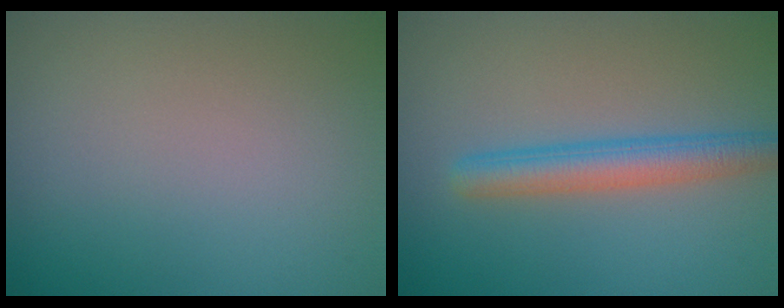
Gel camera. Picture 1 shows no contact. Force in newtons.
{"total": 3.7, "press": 3.7, "slide": 0.1}